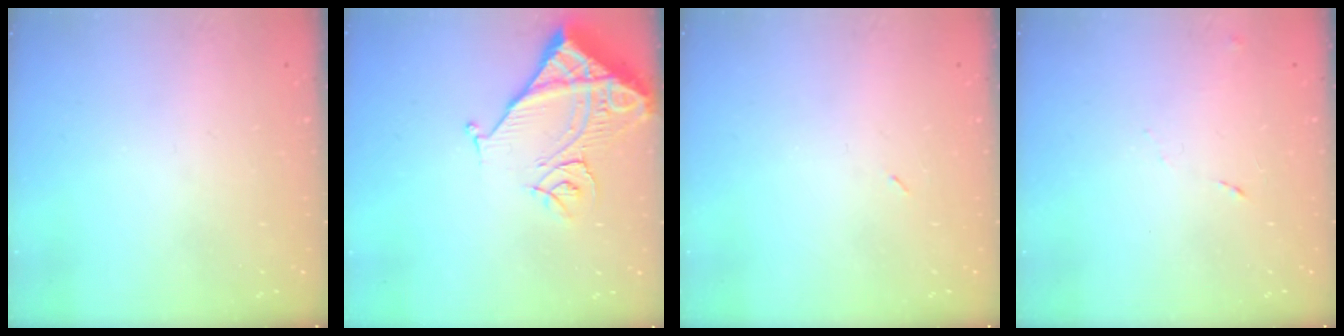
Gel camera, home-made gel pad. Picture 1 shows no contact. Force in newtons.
{"total": 12.1, "press": 12.0, "slide": 1.6}
{"total": 2.2, "press": 2.1, "slide": 0.9}
{"total": 4.1, "press": 4.1, "slide": 0.7}